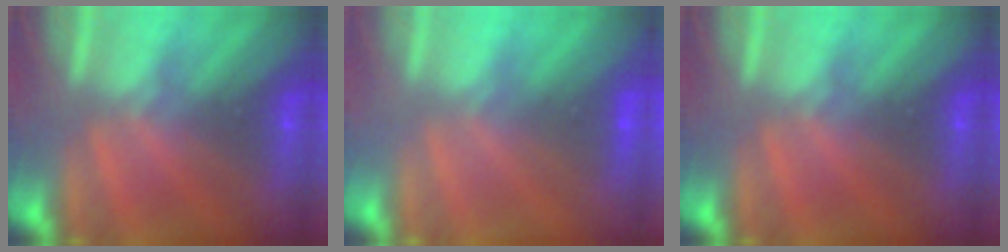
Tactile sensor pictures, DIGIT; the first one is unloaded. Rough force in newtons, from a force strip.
{"total": 1.9}
{"total": 0.0}